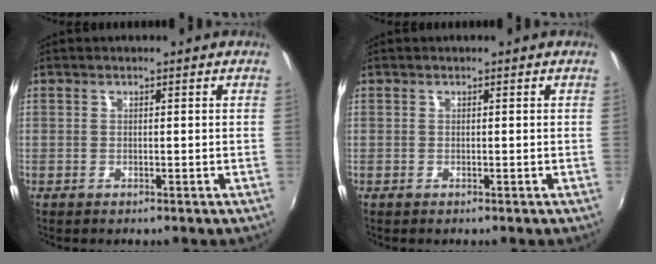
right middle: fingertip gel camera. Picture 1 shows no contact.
{"total": 0.0}